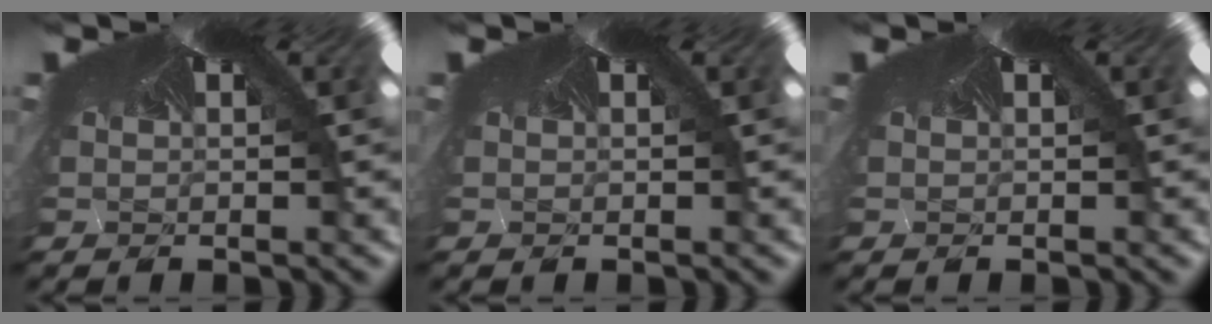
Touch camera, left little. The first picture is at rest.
{"total": 0.0}
{"total": 0.0}